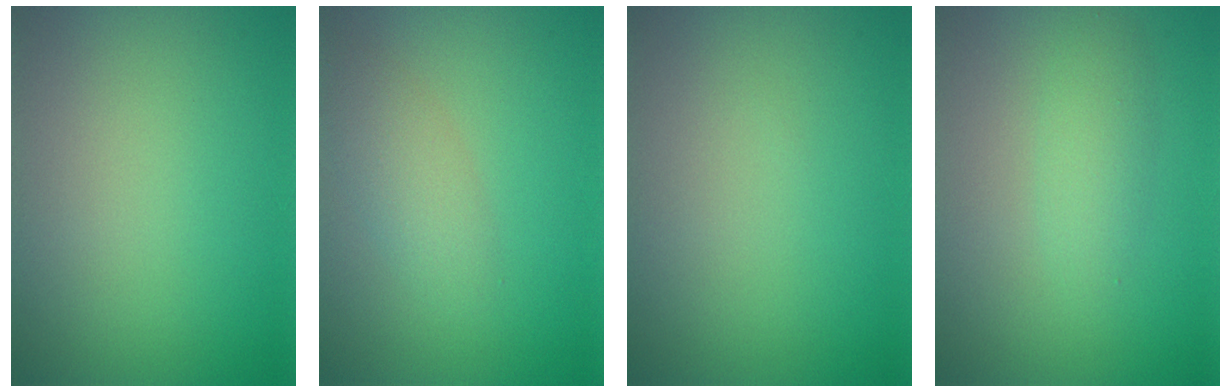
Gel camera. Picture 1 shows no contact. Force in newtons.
{"total": 2.3, "press": 2.3, "slide": 0.1}
{"total": 0.0}
{"total": 2.0, "press": 2.0, "slide": 0.0}